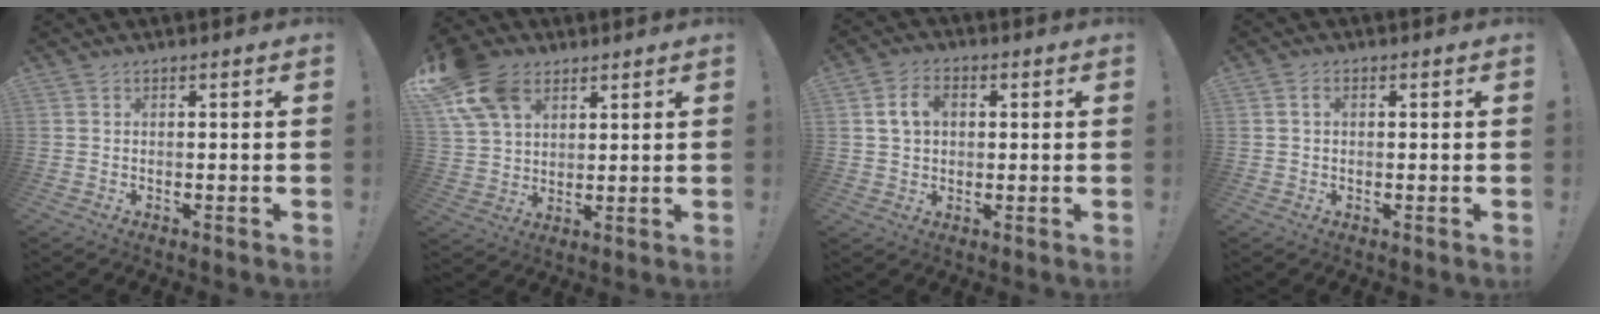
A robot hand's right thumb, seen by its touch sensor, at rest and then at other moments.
{"total": 14.6, "force": [7.5, 10.2, 7.4], "torque": [-0.143, -0.033, 0.146]}
{"total": 7.2, "force": [2.0, 5.3, 4.5], "torque": [-0.069, 0.008, 0.038]}
{"total": 1.8, "force": [0.5, 1.2, 1.2], "torque": [-0.017, 0.002, 0.008]}